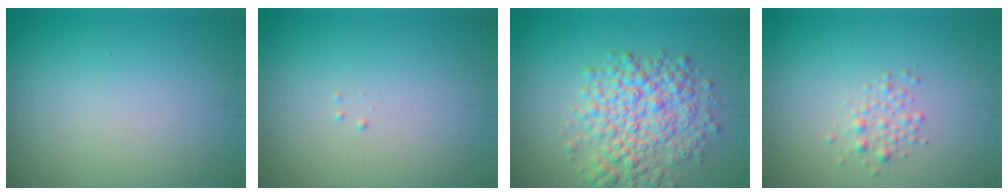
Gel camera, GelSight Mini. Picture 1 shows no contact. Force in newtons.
{"total": 0.0}
{"total": 6.0, "press": 6.0, "slide": 0.2}
{"total": 1.4, "press": 1.4, "slide": 0.1}